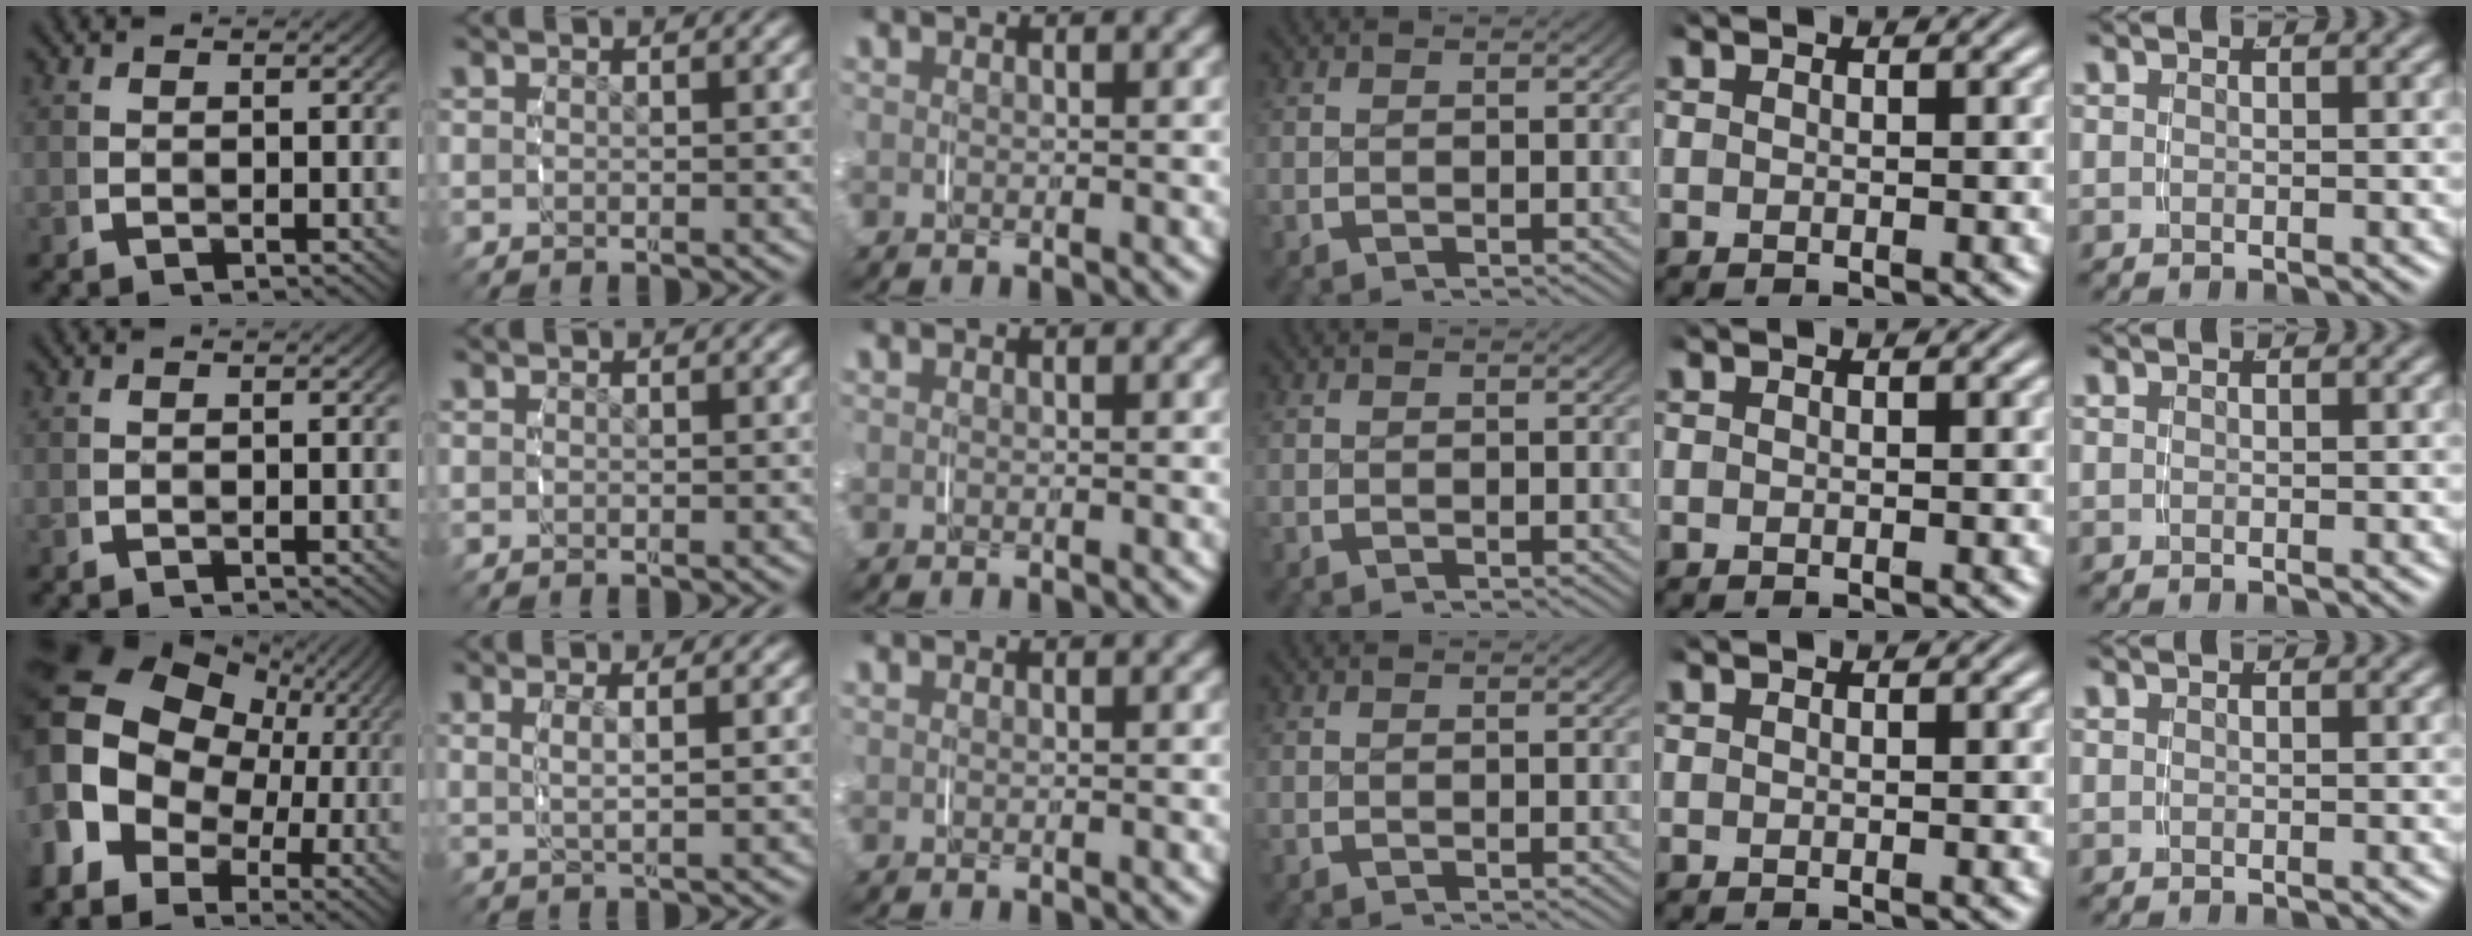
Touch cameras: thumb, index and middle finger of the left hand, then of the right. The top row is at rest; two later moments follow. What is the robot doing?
{"motion": "grasp_and_lifting", "object": "napkin"}